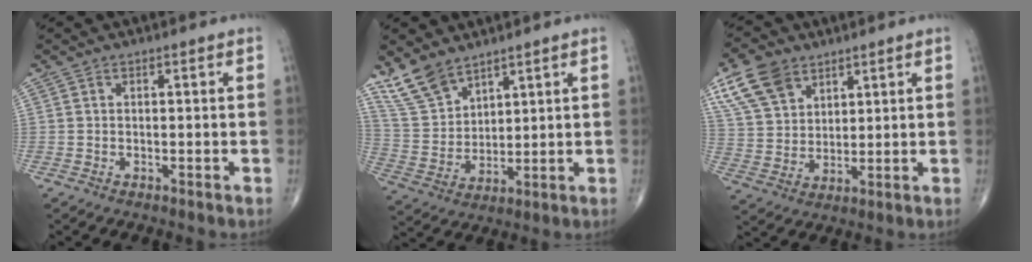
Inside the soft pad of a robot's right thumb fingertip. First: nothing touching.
{"total": 9.3, "force": [7.2, 4.4, 3.7], "torque": [-0.069, -0.030, 0.161]}
{"total": 11.1, "force": [6.4, 7.2, 5.4], "torque": [-0.090, -0.016, 0.131]}